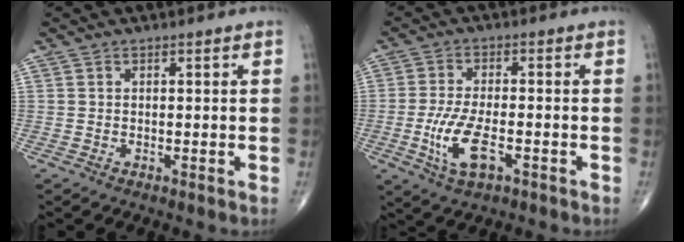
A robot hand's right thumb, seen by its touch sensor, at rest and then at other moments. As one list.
[{"total": 8.7, "force": [-2.9, 3.5, 7.4], "torque": [-0.155, 0.004, -0.051]}]